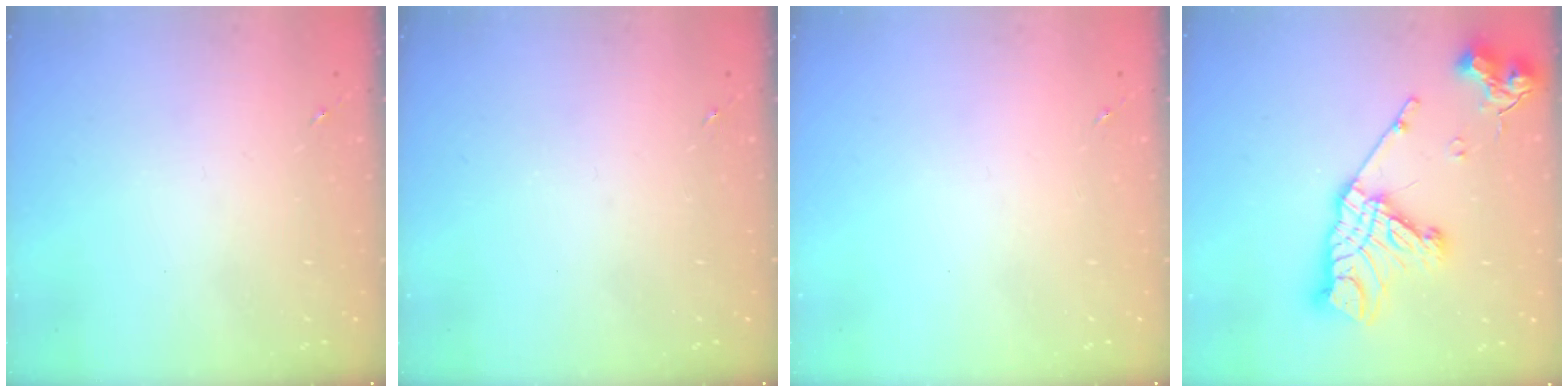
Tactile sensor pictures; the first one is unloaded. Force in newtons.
{"total": 0.0}
{"total": 0.0}
{"total": 20.7, "press": 20.6, "slide": 1.9}